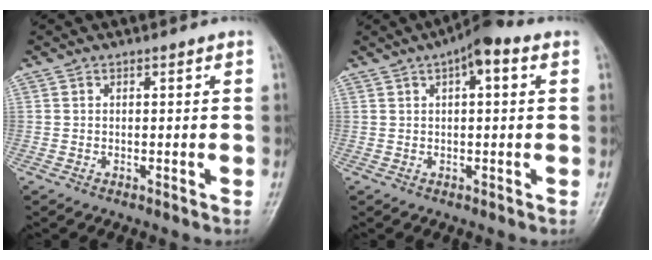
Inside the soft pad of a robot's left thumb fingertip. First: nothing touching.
{"total": 6.2, "force": [2.6, 2.2, 5.2], "torque": [-0.071, 0.014, 0.028]}